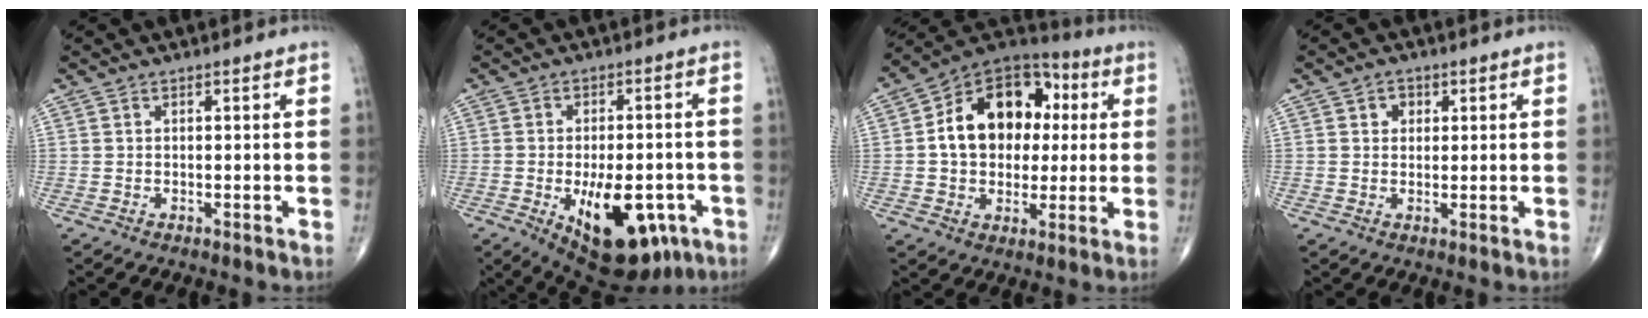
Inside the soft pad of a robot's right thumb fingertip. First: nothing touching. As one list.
[{"total": 17.8, "force": [-6.7, 9.0, 13.8], "torque": [-0.173, 0.011, -0.074]}, {"total": 18.2, "force": [2.2, 13.2, 12.3], "torque": [-0.151, 0.025, 0.028]}, {"total": 2.6, "force": [0.9, 2.1, 1.1], "torque": [-0.003, -0.001, 0.011]}]